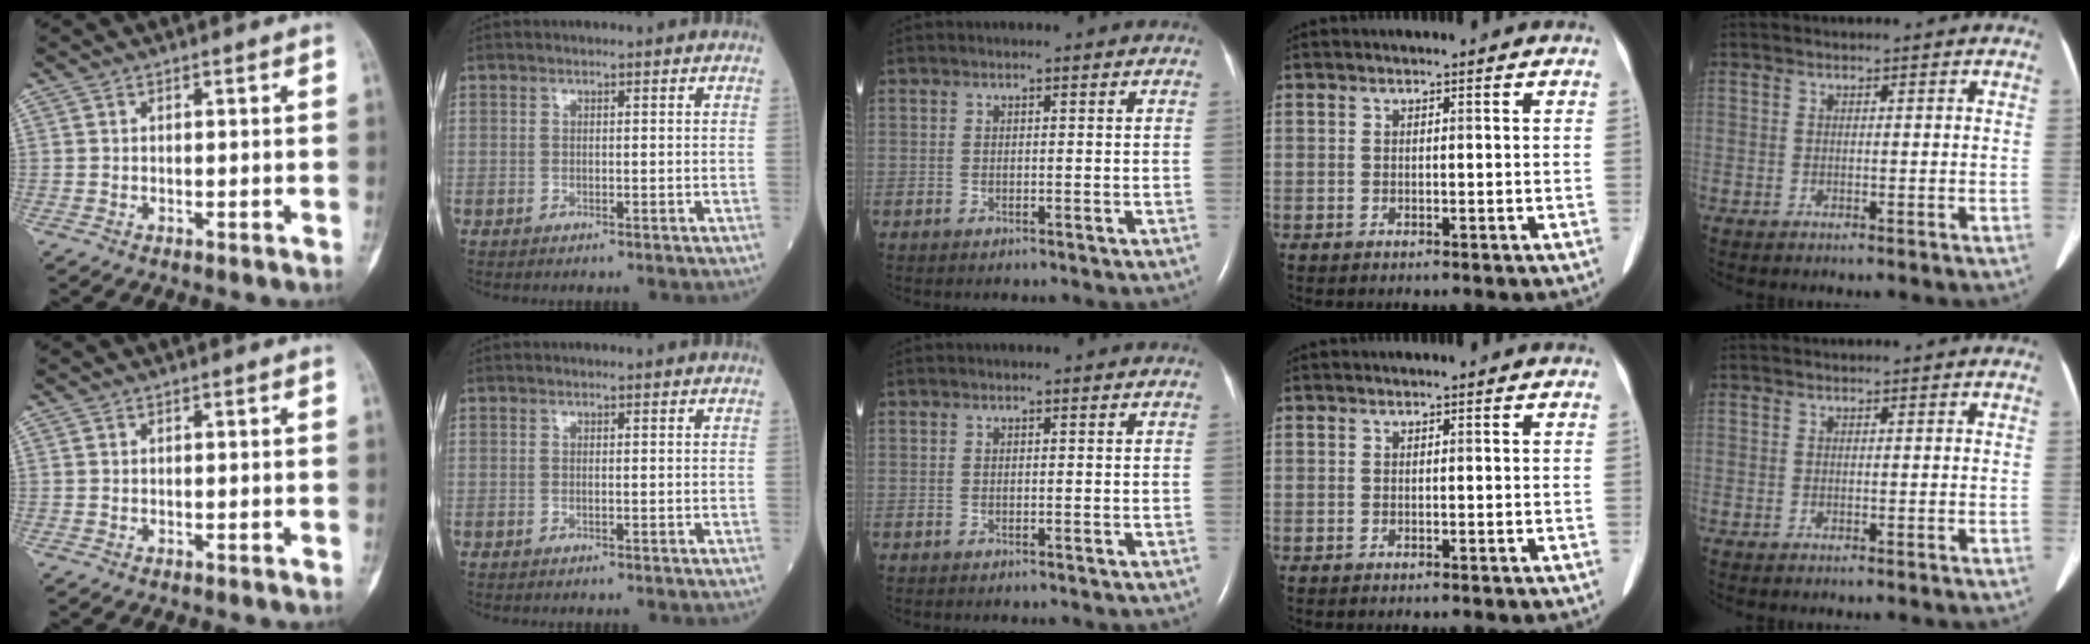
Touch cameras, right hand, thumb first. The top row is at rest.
{}